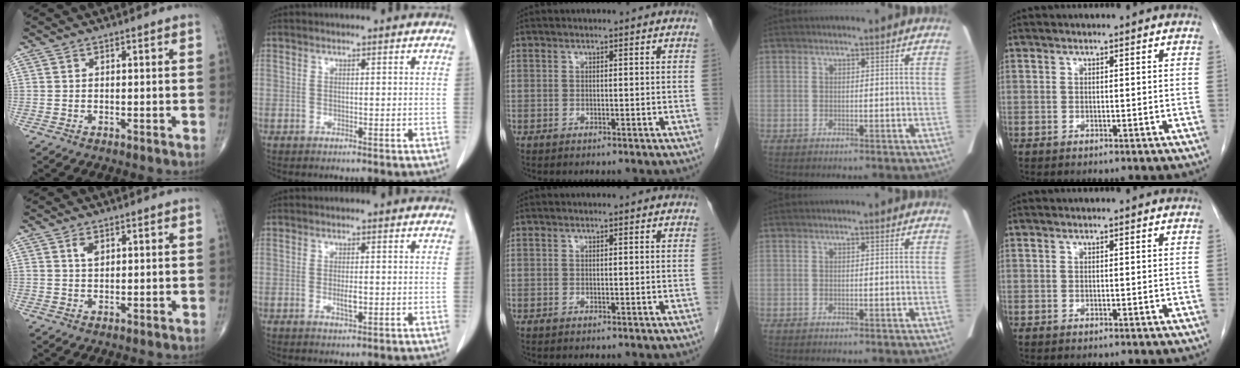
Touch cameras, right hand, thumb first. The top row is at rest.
{"thumb": {"total": 2.3, "force": [1.0, 1.4, 1.5], "torque": [-0.021, -0.002, 0.019]}, "index": {"total": 2.2, "force": [-0.4, 0.7, 2.1], "torque": [-0.040, -0.002, -0.005]}}